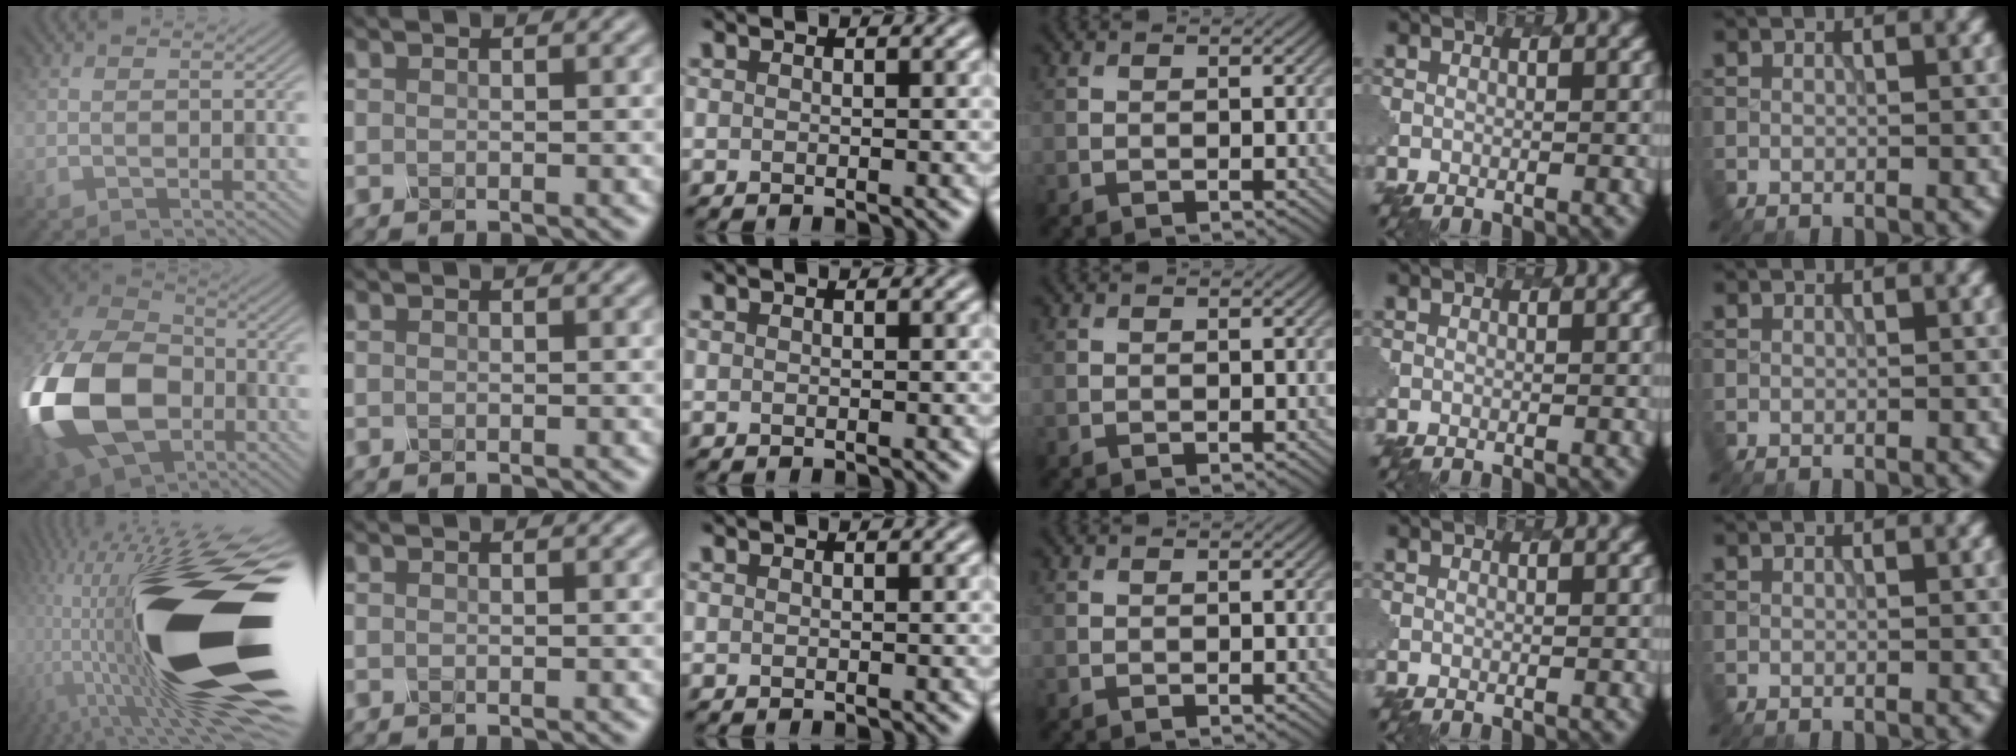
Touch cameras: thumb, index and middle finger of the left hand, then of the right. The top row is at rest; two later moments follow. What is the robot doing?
{"motion": "dispense", "object": "spray bottle"}